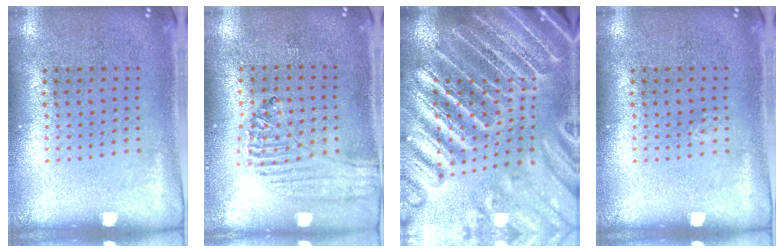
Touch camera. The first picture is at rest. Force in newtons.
{"total": 0.5, "press": 0.5, "slide": 0.2}
{"total": 5.4, "press": 4.7, "slide": 2.6}
{"total": 0.0}